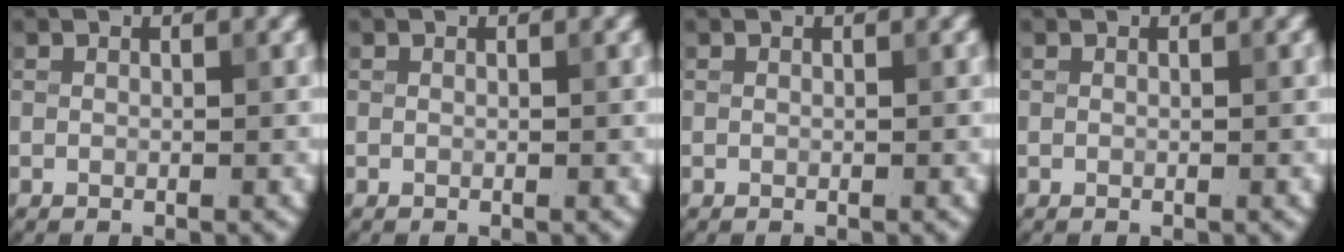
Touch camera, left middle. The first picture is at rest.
{"total": 0.0}
{"total": 0.0}
{"total": 0.0}